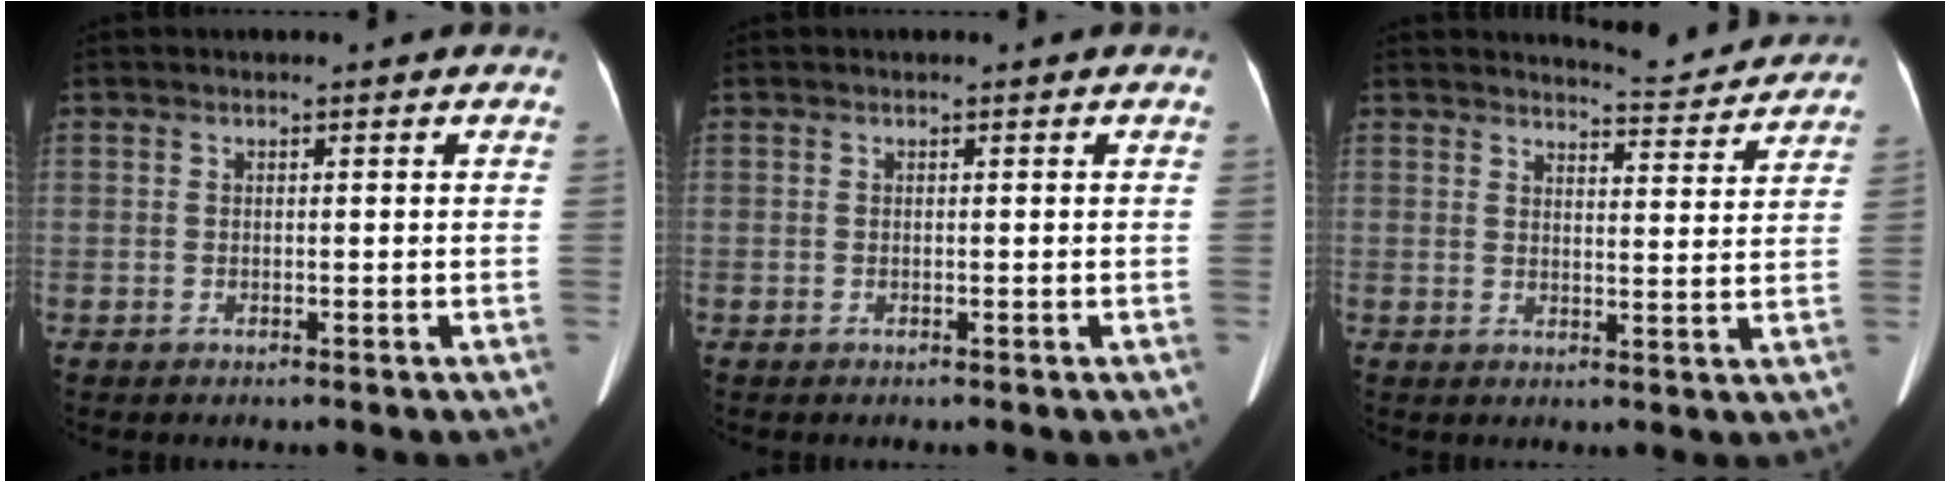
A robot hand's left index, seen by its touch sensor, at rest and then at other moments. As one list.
[{"total": 0.0}, {"total": 7.2, "force": [7.2, 0.3, 0.2], "torque": [-0.010, -0.013, 0.087]}]